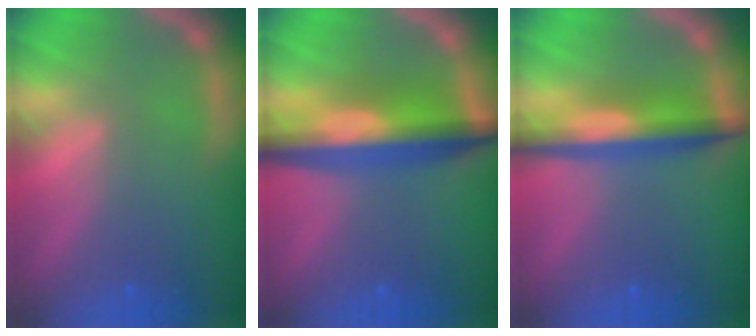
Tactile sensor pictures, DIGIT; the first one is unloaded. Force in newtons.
{"total": 8.5}
{"total": 6.0}